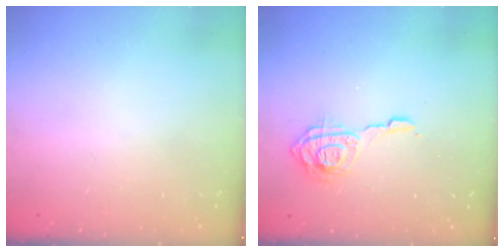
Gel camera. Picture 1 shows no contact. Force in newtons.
{"total": 10.3, "press": 10.3, "slide": 1.0}